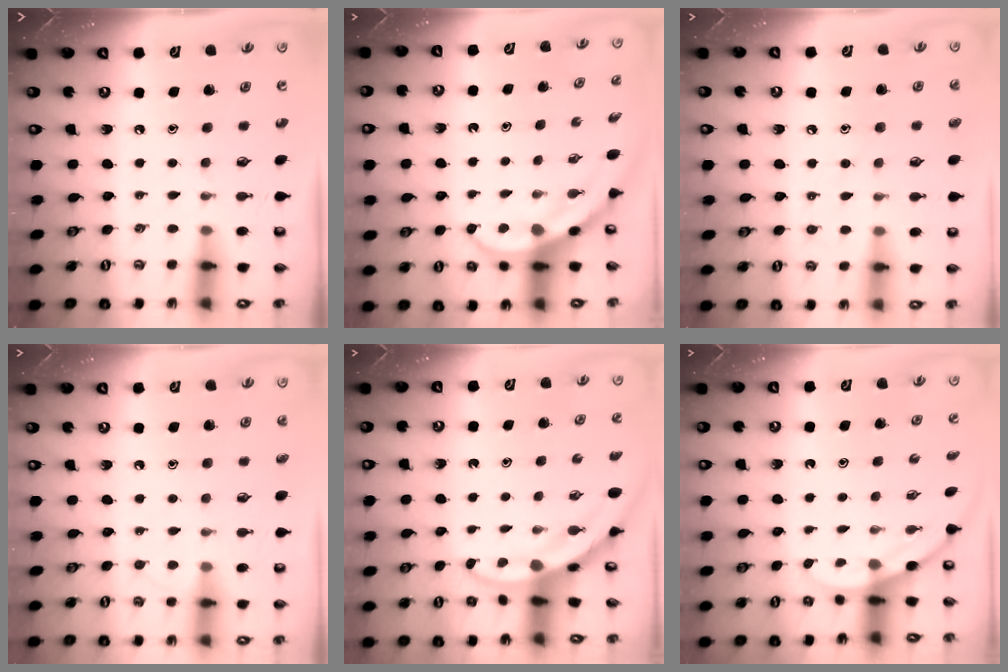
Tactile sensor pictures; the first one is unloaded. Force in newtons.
{"total": 4.0, "press": 3.9, "slide": 0.4}
{"total": 9.3, "press": 9.3, "slide": 0.6}
{"total": 5.0, "press": 4.9, "slide": 0.6}
{"total": 3.3, "press": 3.3, "slide": 0.1}
{"total": 2.8, "press": 2.8, "slide": 0.1}